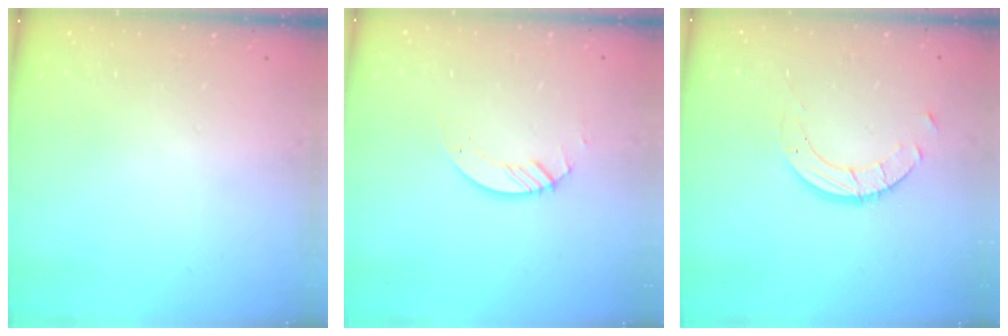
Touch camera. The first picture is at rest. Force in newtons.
{"total": 3.0, "press": 3.0, "slide": 0.2}
{"total": 5.1, "press": 5.1, "slide": 0.3}